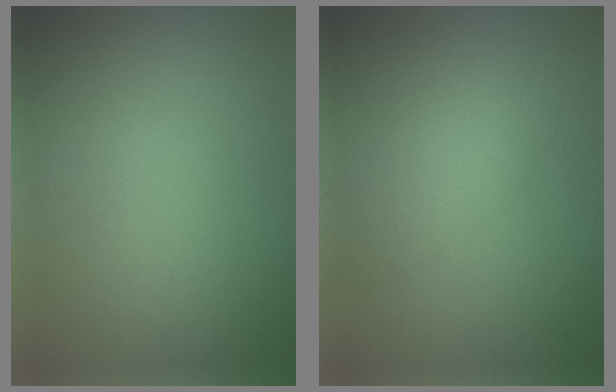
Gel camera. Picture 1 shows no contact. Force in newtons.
{"total": 3.0, "press": 3.0, "slide": 0.1}